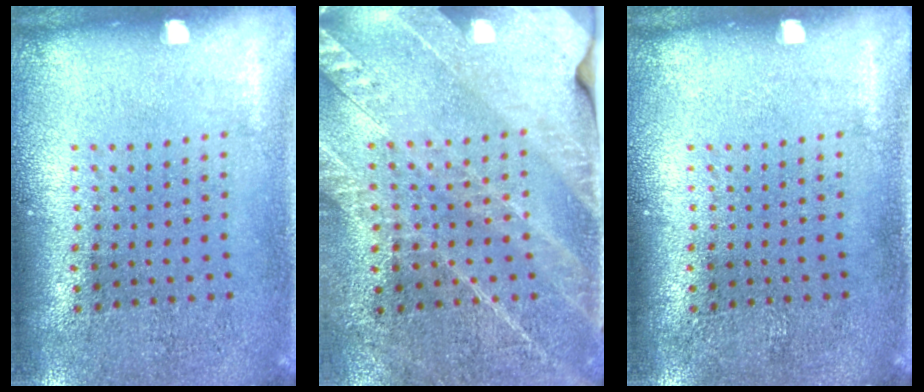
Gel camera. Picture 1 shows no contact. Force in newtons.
{"total": 2.6, "press": 2.6, "slide": 0.0}
{"total": 0.0}